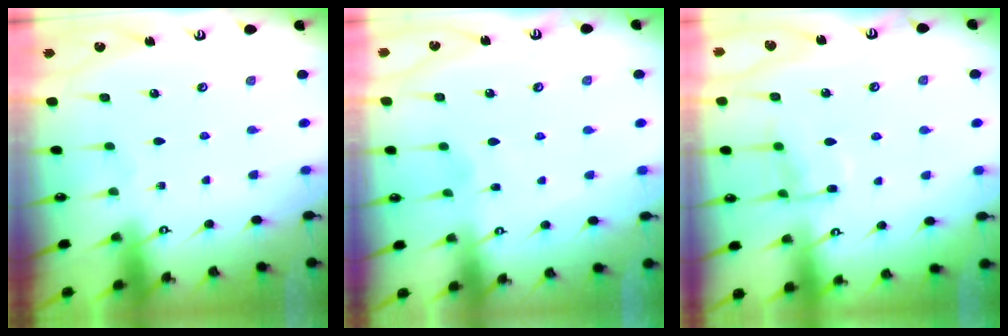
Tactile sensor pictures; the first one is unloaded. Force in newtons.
{"total": 2.7, "press": 2.7, "slide": 0.3}
{"total": 8.8, "press": 8.8, "slide": 0.8}